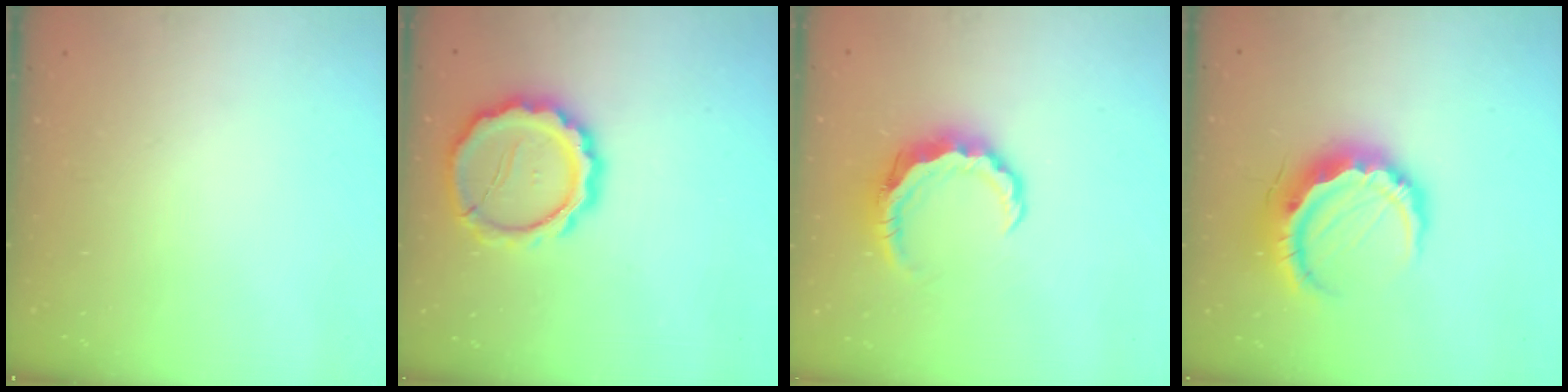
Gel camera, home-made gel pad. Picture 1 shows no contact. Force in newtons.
{"total": 15.3, "press": 15.0, "slide": 2.8}
{"total": 8.4, "press": 8.3, "slide": 1.2}
{"total": 13.8, "press": 13.8, "slide": 0.5}